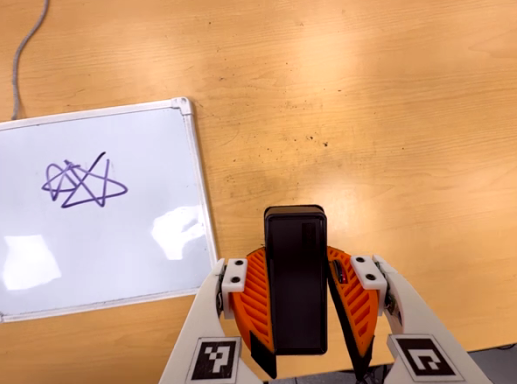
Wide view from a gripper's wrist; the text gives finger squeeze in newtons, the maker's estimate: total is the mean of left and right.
{"total": 5.5, "left": 4.7, "right": 6.4}